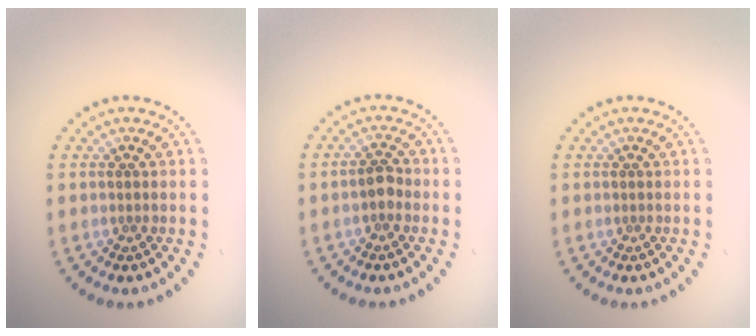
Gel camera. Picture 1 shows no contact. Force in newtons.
{"total": 1.5, "press": 1.5, "slide": 0.4}
{"total": 0.0}